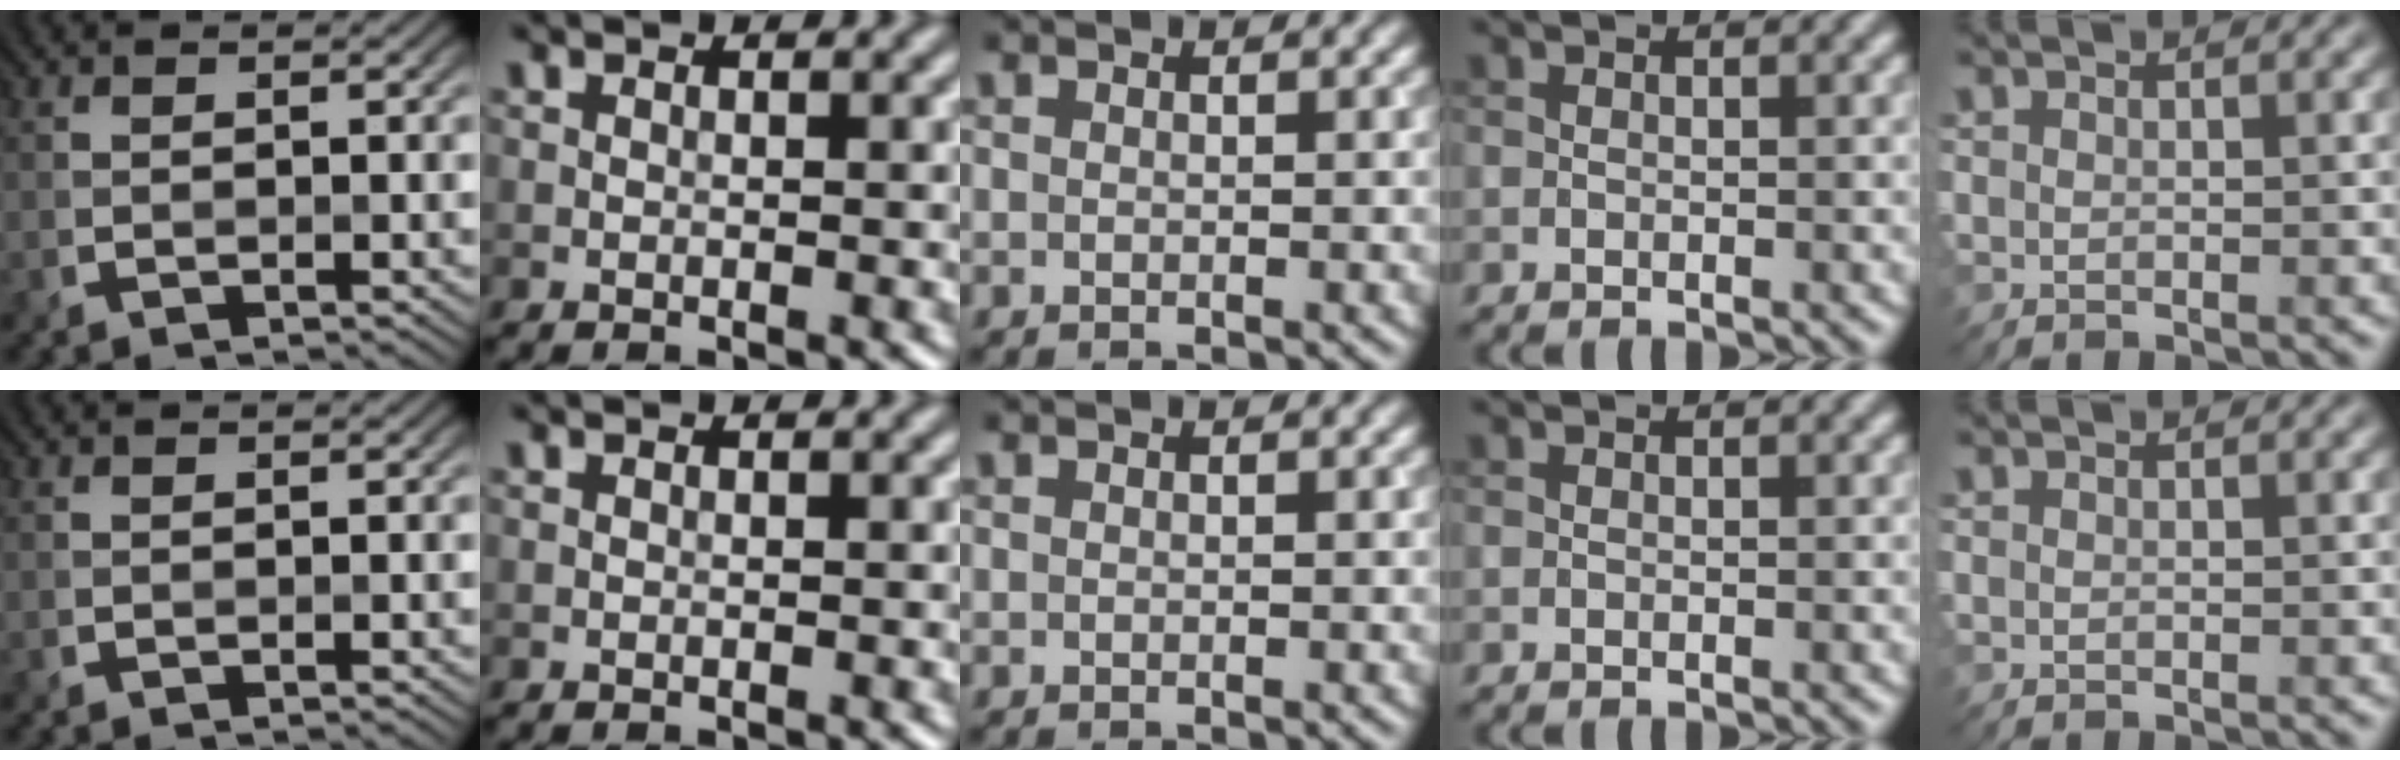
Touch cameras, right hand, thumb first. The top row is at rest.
{}